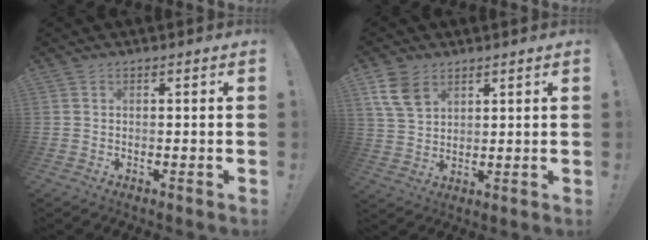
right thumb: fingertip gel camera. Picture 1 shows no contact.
{"total": 8.7, "force": [5.0, 5.5, 4.4], "torque": [-0.084, -0.011, 0.103]}